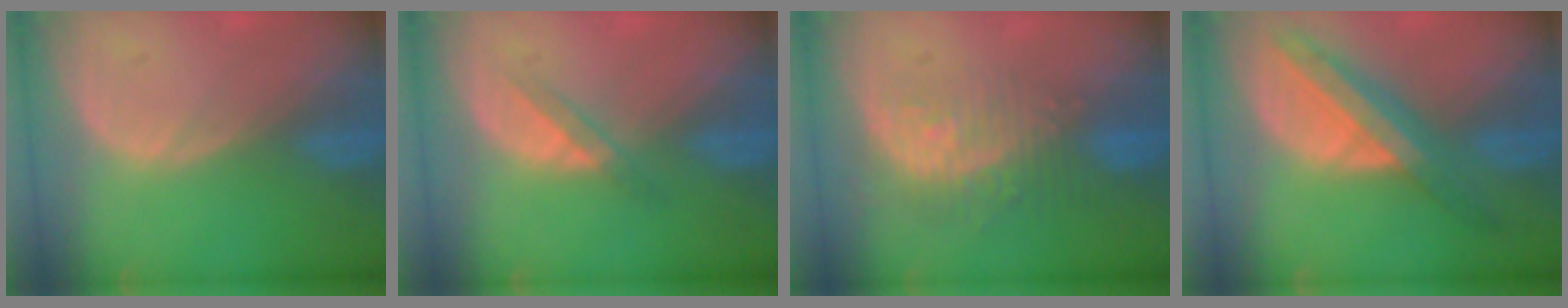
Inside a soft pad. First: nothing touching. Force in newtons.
{"total": 2.4, "press": 2.2, "slide": 1.1}
{"total": 9.3, "press": 8.1, "slide": 4.5}
{"total": 8.7, "press": 7.4, "slide": 4.5}